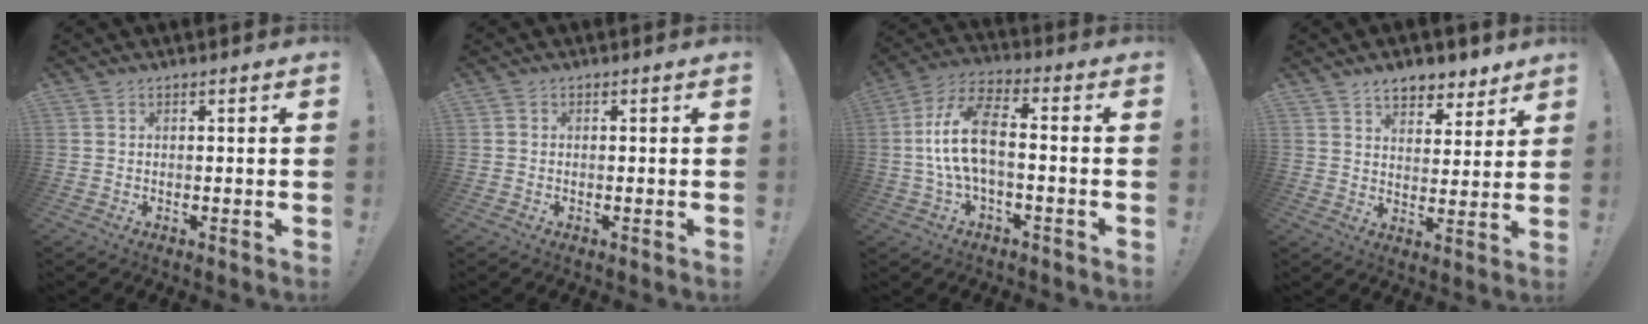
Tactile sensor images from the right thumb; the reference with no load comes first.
{"total": 0.6, "force": [-0.1, 0.6, 0.0], "torque": [0.000, 0.003, -0.002]}
{"total": 13.4, "force": [-0.9, 5.8, 12.1], "torque": [-0.235, 0.003, -0.019]}
{"total": 8.1, "force": [6.2, 4.1, 3.2], "torque": [-0.043, -0.036, 0.114]}